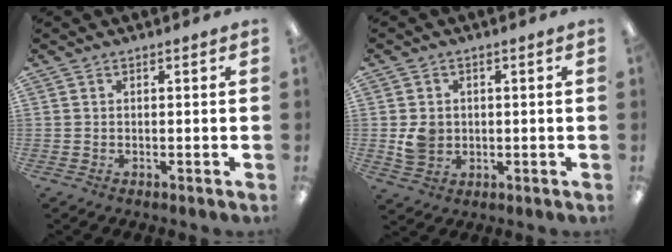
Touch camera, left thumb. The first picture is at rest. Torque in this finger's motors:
{"motor_torque": [-0.16, 0.24, -0.07, -0.05, 0.00]}